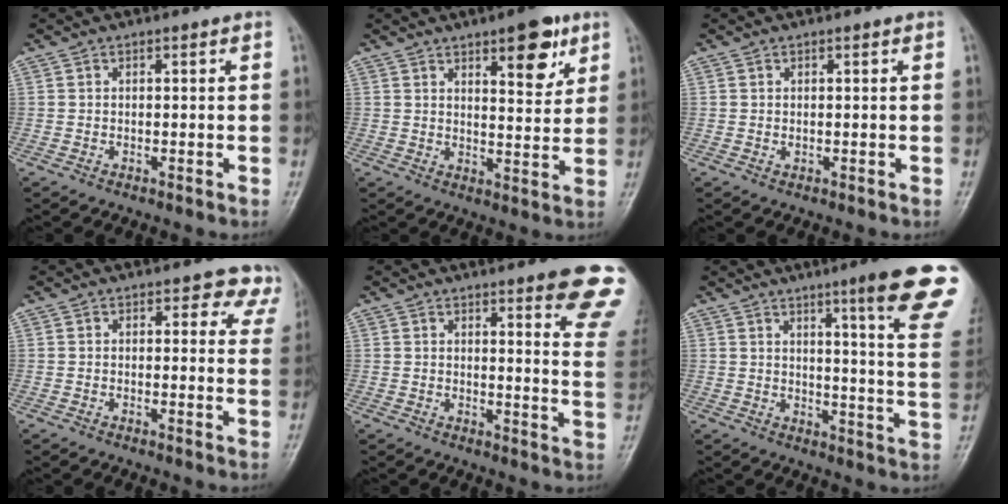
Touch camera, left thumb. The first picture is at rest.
{"total": 9.3, "force": [5.2, 3.5, 6.9], "torque": [-0.072, -0.029, 0.072]}
{"total": 0.6, "force": [0.2, 0.3, 0.4], "torque": [-0.006, -0.001, 0.004]}
{"total": 5.4, "force": [4.3, 3.0, 1.3], "torque": [0.029, -0.018, 0.025]}
{"total": 13.7, "force": [9.5, 2.5, 9.5], "torque": [-0.081, -0.053, 0.094]}
{"total": 17.3, "force": [10.6, 1.0, 13.6], "torque": [-0.150, -0.056, 0.124]}